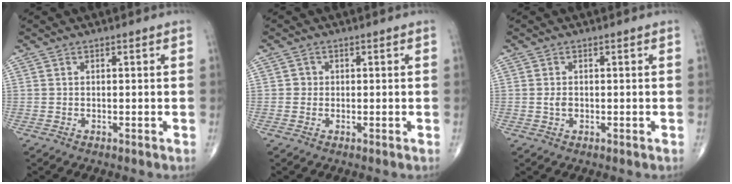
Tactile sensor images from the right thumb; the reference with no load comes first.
{"total": 1.2, "force": [0.0, 1.2, 0.2], "torque": [0.004, 0.003, -0.002]}
{"total": 1.3, "force": [-0.1, 0.9, 0.9], "torque": [-0.014, 0.002, 0.000]}